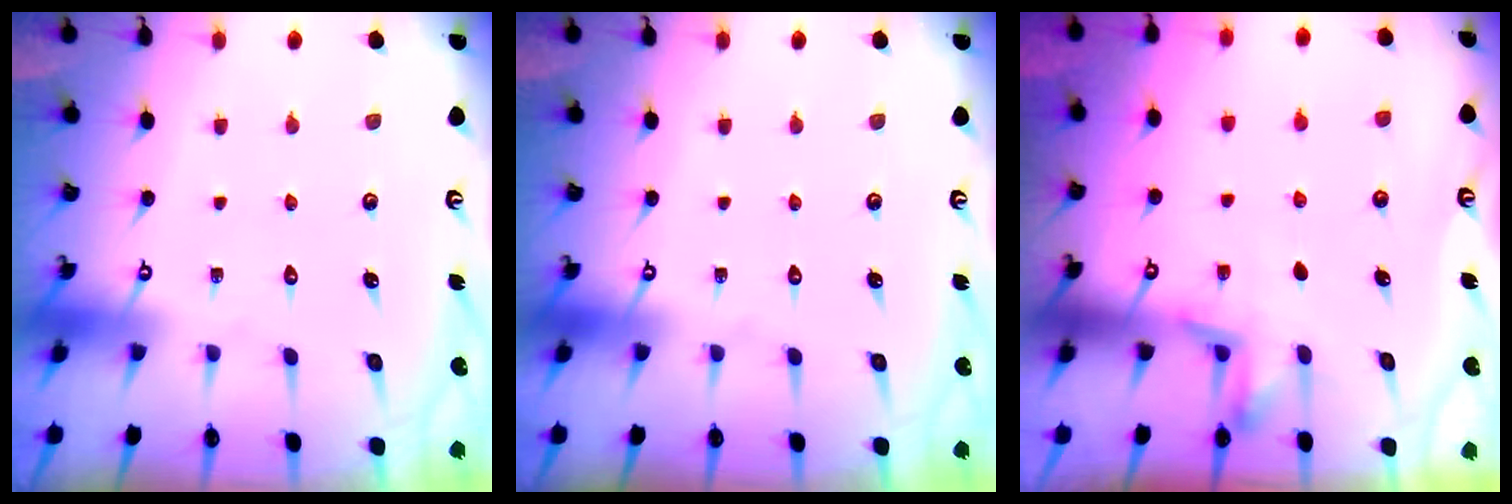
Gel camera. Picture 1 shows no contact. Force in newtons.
{"total": 0.0}
{"total": 4.5, "press": 4.3, "slide": 1.2}